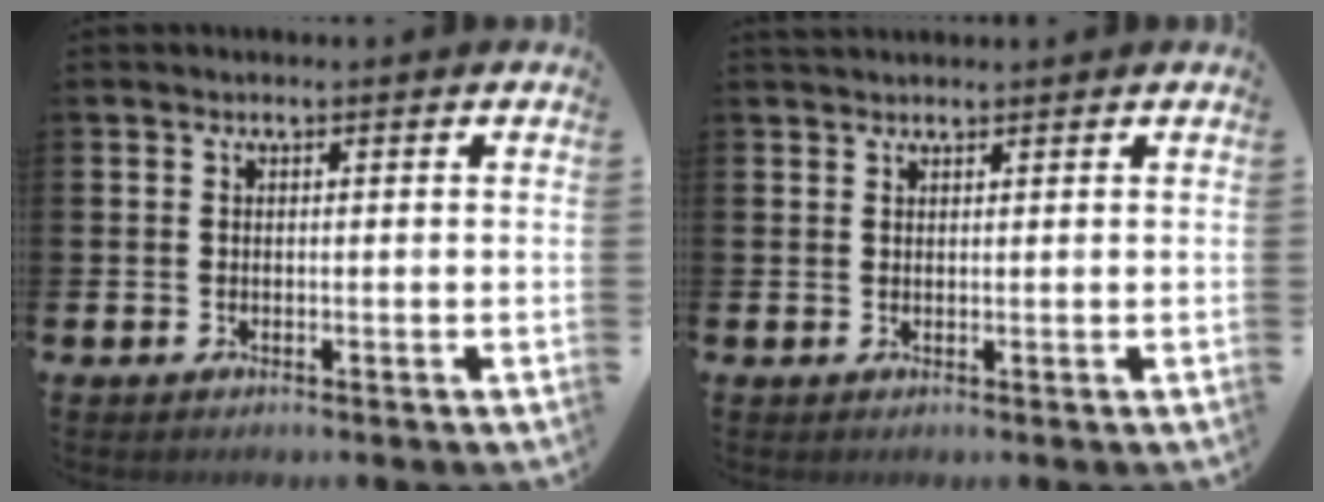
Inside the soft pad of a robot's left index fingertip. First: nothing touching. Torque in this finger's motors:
{"motor_torque": [-0.33, -1.01, 0.09, 0.02]}